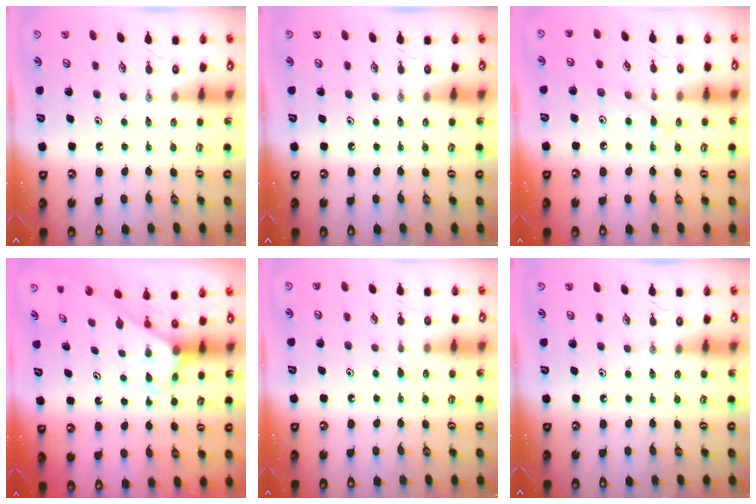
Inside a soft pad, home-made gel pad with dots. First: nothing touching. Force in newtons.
{"total": 0.0}
{"total": 7.5, "press": 7.4, "slide": 0.6}
{"total": 2.6, "press": 2.6, "slide": 0.1}
{"total": 5.1, "press": 5.0, "slide": 0.6}
{"total": 0.0}